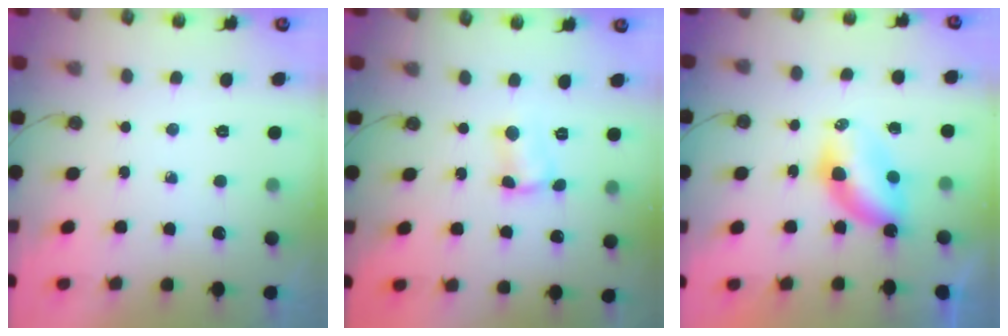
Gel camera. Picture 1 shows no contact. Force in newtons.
{"total": 2.1, "press": 2.1, "slide": 0.2}
{"total": 7.4, "press": 7.3, "slide": 0.8}